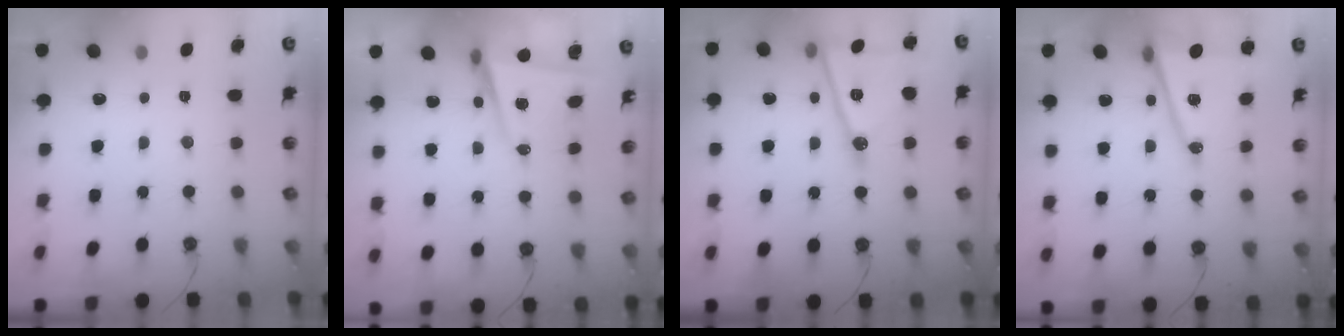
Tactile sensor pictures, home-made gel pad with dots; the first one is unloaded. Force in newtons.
{"total": 5.8, "press": 5.7, "slide": 1.2}
{"total": 17.3, "press": 16.9, "slide": 3.6}
{"total": 13.3, "press": 12.7, "slide": 3.9}